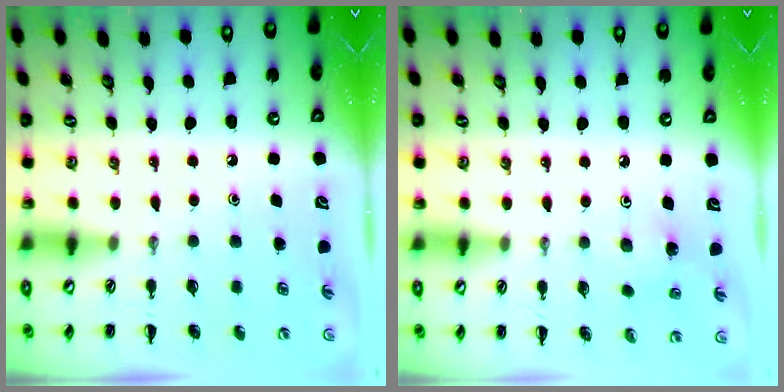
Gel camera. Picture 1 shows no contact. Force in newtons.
{"total": 2.6, "press": 2.4, "slide": 0.8}